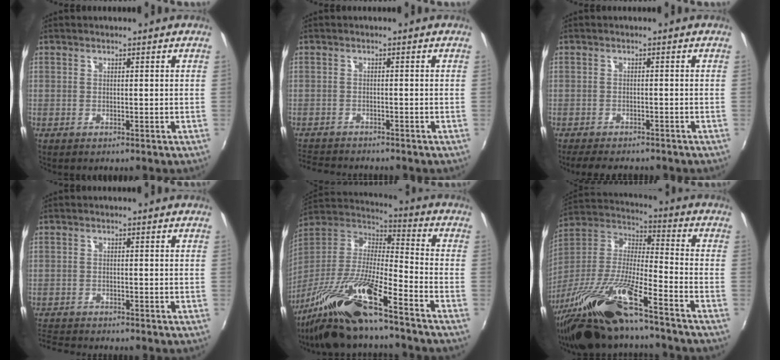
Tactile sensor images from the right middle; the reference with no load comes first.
{"total": 6.0, "force": [-5.8, 1.1, 1.4], "torque": [-0.050, -0.012, -0.100]}
{"total": 6.6, "force": [-5.7, 1.9, 2.7], "torque": [-0.067, -0.013, -0.088]}
{"total": 4.8, "force": [-4.7, 0.3, 1.0], "torque": [-0.040, -0.017, -0.090]}
{"total": 17.9, "force": [-12.9, 1.5, 12.3], "torque": [-0.244, -0.013, -0.255]}
{"total": 21.8, "force": [-15.9, 2.5, 14.7], "torque": [-0.273, -0.028, -0.298]}